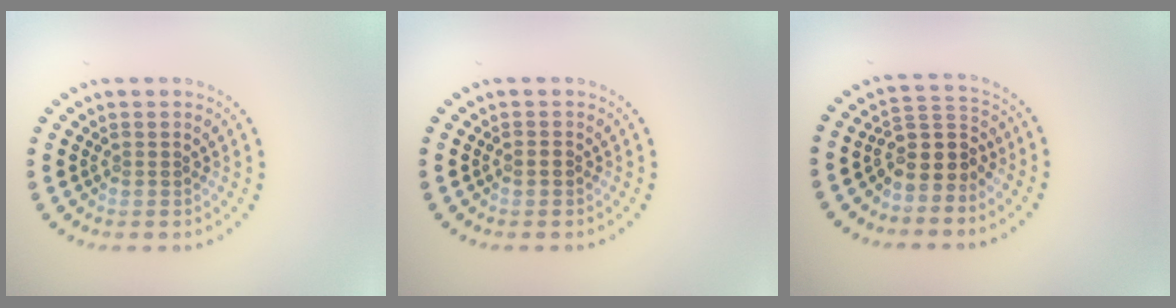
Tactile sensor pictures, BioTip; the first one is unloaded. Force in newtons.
{"total": 1.1, "press": 1.1, "slide": 0.1}
{"total": 3.6, "press": 3.1, "slide": 1.9}